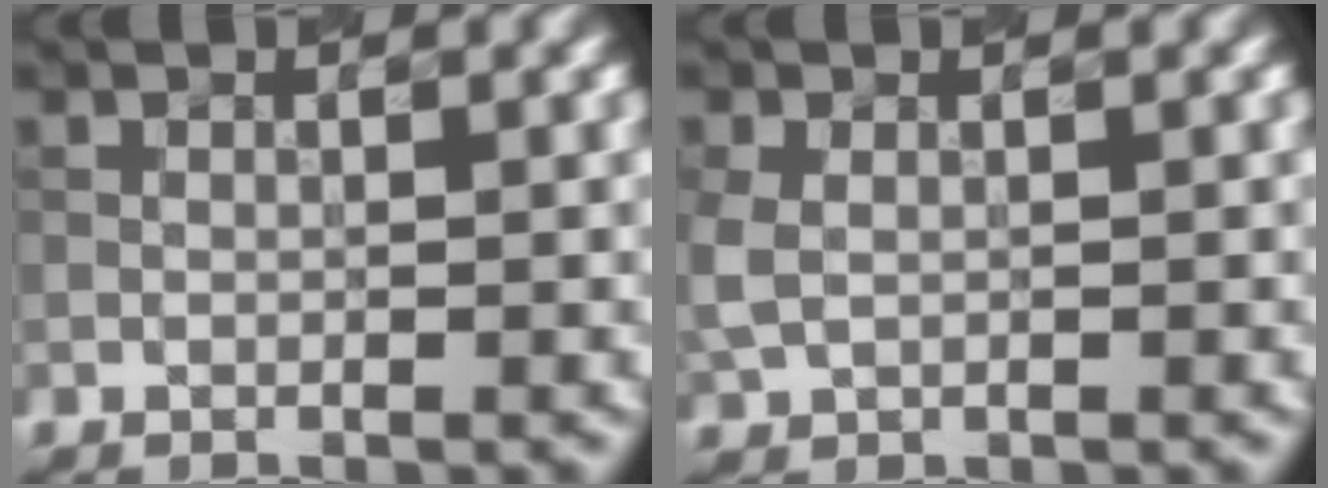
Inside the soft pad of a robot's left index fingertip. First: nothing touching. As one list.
[{"total": 2.2, "force": [0.1, 1.7, 1.4], "torque": [-0.043, -0.002, 0.004]}]